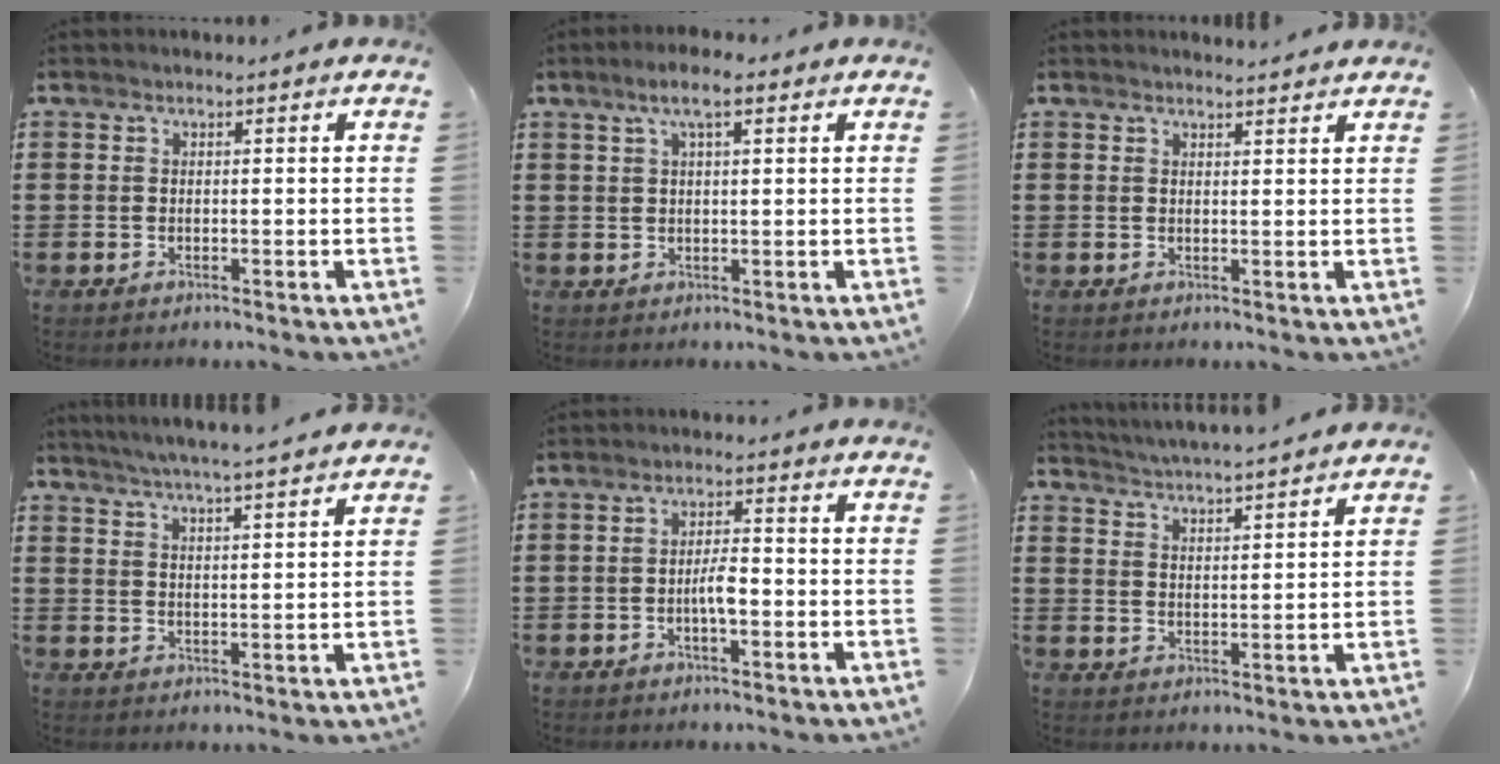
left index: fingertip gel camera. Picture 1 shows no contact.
{"total": 4.0, "force": [2.1, 0.8, 3.4], "torque": [-0.069, 0.005, 0.035]}
{"total": 1.6, "force": [1.6, -0.1, 0.1], "torque": [-0.005, 0.002, 0.031]}
{"total": 4.6, "force": [4.3, -0.8, 1.4], "torque": [-0.041, -0.025, 0.073]}
{"total": 3.6, "force": [-1.0, 1.1, 3.3], "torque": [-0.061, 0.008, -0.020]}
{"total": 3.9, "force": [3.8, -0.7, 0.2], "torque": [-0.020, -0.027, 0.064]}